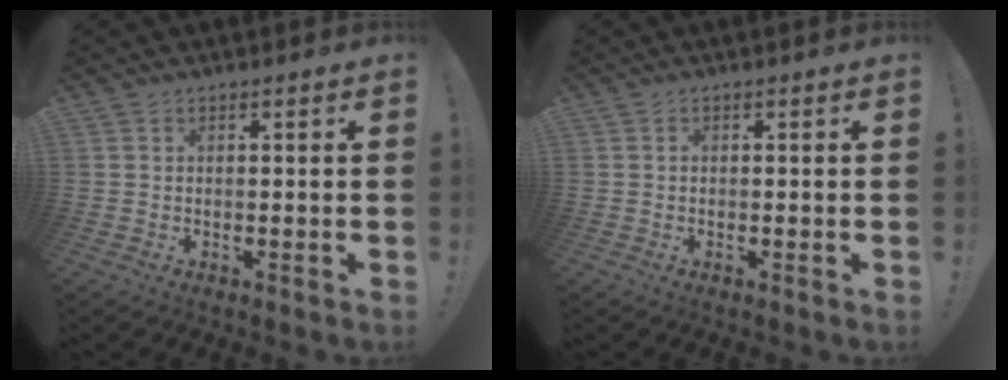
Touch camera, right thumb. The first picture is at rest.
{"total": 0.0}